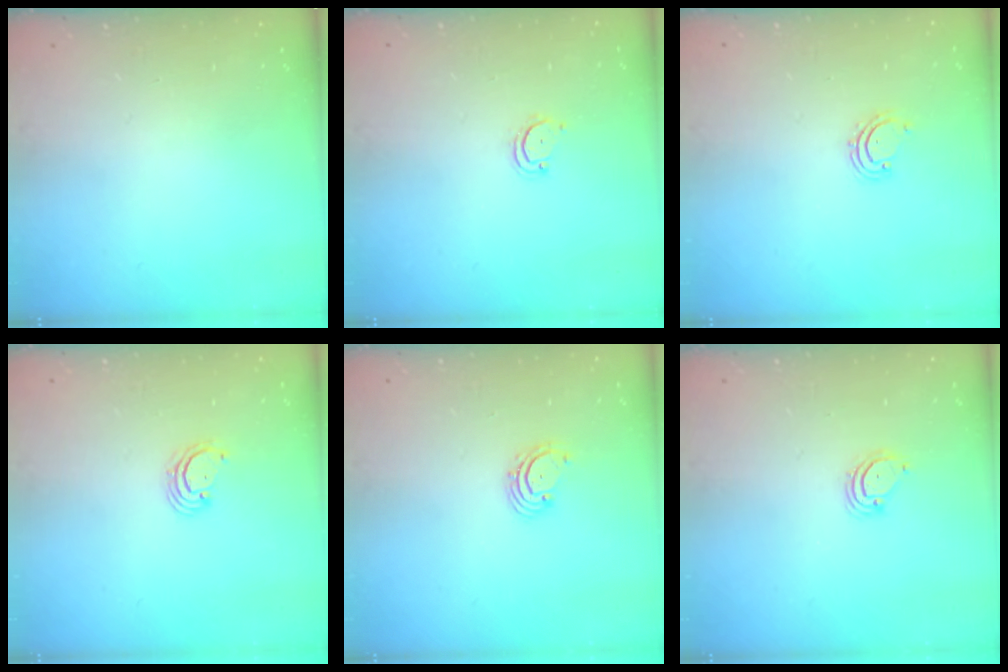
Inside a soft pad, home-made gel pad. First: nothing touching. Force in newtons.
{"total": 2.8, "press": 2.8, "slide": 0.3}
{"total": 2.7, "press": 2.6, "slide": 0.5}
{"total": 2.3, "press": 2.3, "slide": 0.1}
{"total": 1.8, "press": 1.7, "slide": 0.7}
{"total": 3.1, "press": 3.1, "slide": 0.3}